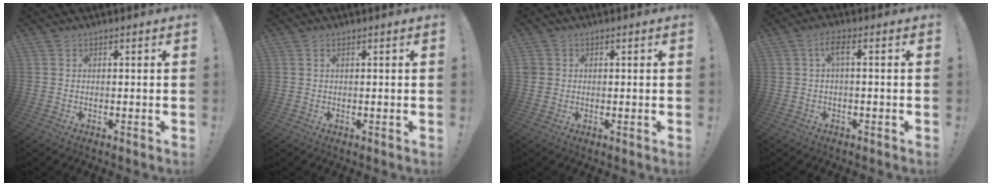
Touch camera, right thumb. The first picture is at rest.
{"total": 0.9, "force": [0.4, 0.3, 0.7], "torque": [-0.017, 0.002, 0.007]}
{"total": 2.2, "force": [0.5, 2.1, 0.6], "torque": [-0.006, 0.000, 0.010]}
{"total": 3.9, "force": [0.4, 0.8, 3.8], "torque": [-0.078, 0.005, 0.004]}